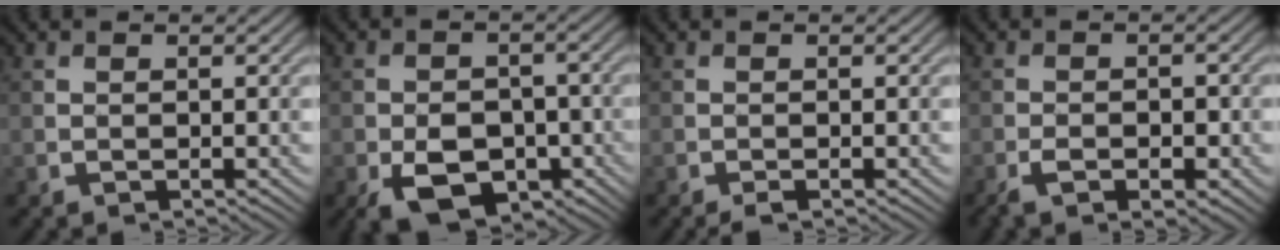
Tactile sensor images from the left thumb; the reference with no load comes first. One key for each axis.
{"total": 9.0, "fx": -4.2, "fy": 5.7, "fz": 5.5, "tx": -0.093, "ty": -0.021, "tz": -0.066}
{"total": 0.9, "fx": -0.6, "fy": 0.1, "fz": 0.6, "tx": -0.013, "ty": -0.002, "tz": -0.013}
{"total": 4.3, "fx": -2.1, "fy": 1.9, "fz": 3.2, "tx": -0.057, "ty": -0.004, "tz": -0.036}